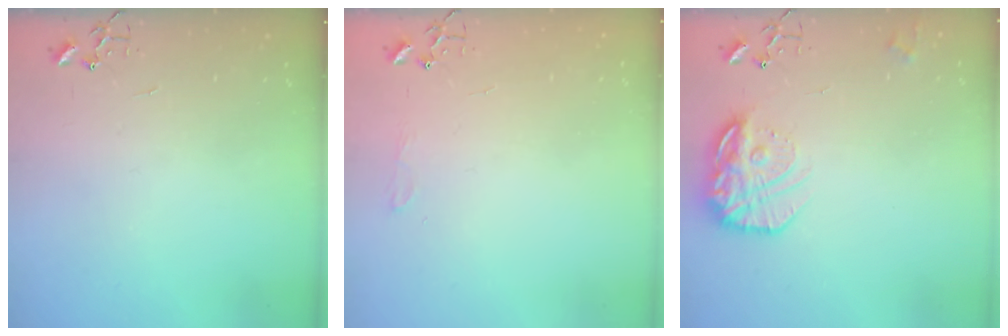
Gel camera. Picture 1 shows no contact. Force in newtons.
{"total": 4.7, "press": 4.6, "slide": 0.7}
{"total": 17.1, "press": 17.0, "slide": 1.2}